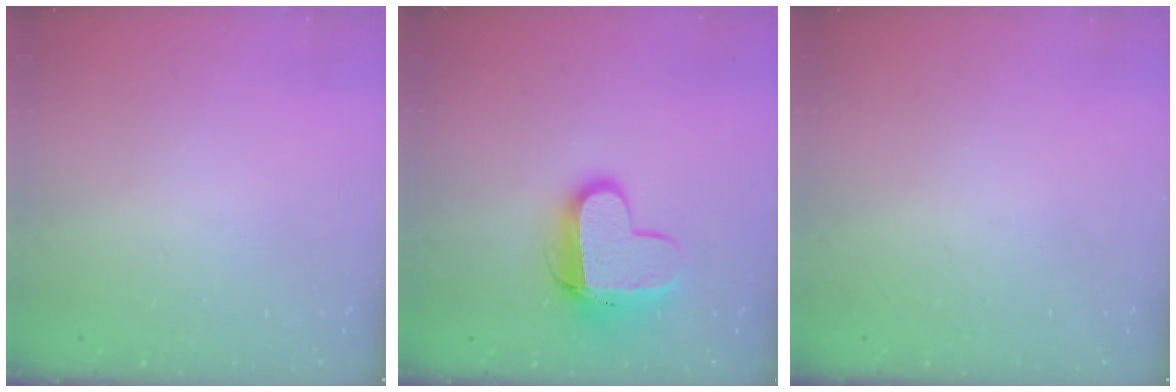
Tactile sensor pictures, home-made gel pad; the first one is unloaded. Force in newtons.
{"total": 11.6, "press": 11.5, "slide": 1.2}
{"total": 0.0}